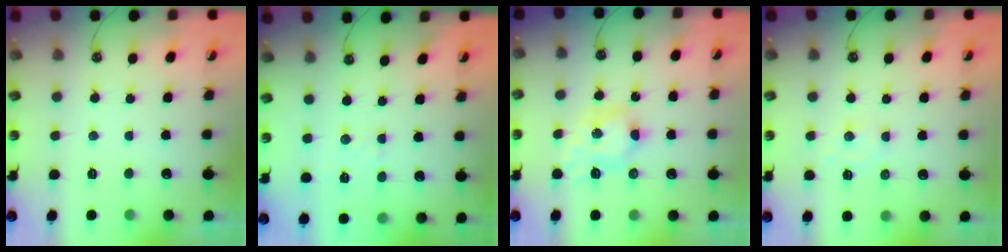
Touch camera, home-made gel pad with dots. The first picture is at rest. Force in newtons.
{"total": 2.5, "press": 2.5, "slide": 0.4}
{"total": 7.8, "press": 7.7, "slide": 0.5}
{"total": 5.8, "press": 5.7, "slide": 0.7}